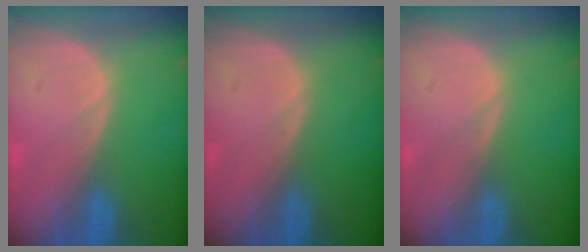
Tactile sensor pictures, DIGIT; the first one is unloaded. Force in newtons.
{"total": 0.0}
{"total": 0.0}